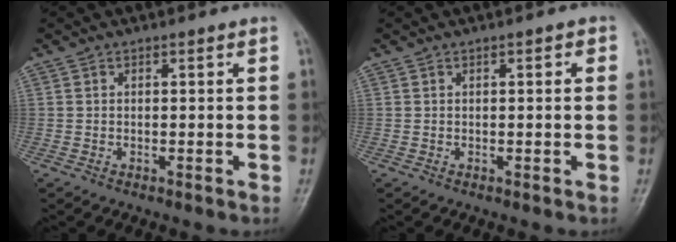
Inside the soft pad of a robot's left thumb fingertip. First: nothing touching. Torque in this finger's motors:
{"motor_torque": [-0.19, -0.13, -0.12, 0.00, 0.04]}